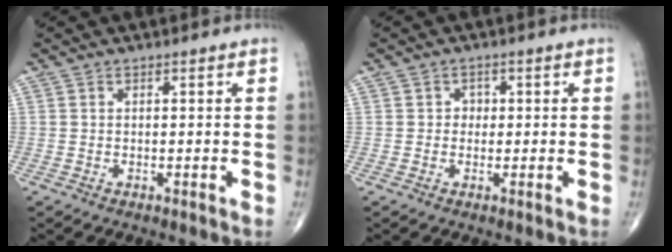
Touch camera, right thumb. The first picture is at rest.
{"total": 1.7, "force": [0.1, 1.6, 0.7], "torque": [0.004, 0.005, -0.004]}